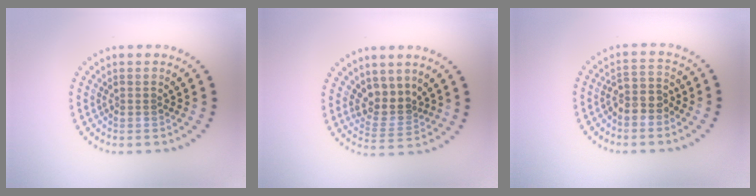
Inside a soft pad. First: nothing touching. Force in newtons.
{"total": 3.0, "press": 2.4, "slide": 1.8}
{"total": 2.4, "press": 2.1, "slide": 1.2}